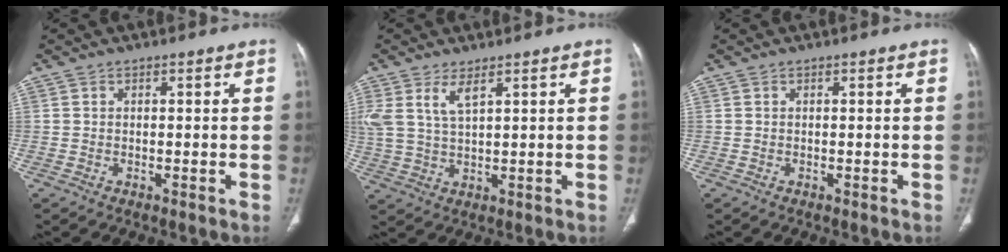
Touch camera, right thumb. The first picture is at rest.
{"total": 6.2, "force": [3.3, 2.3, 4.8], "torque": [-0.113, -0.010, 0.076]}
{"total": 0.0}